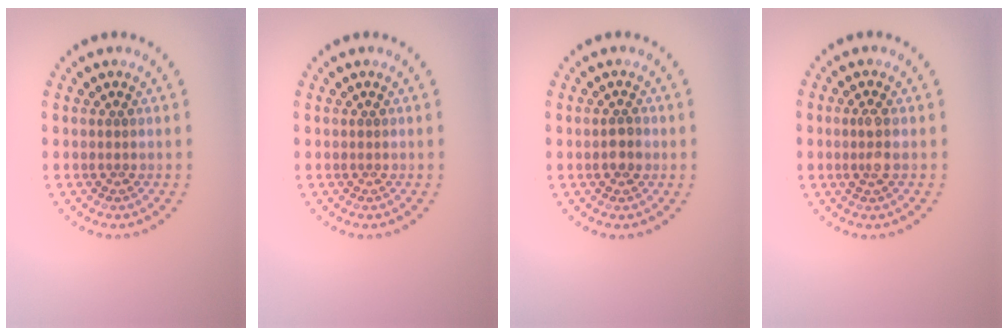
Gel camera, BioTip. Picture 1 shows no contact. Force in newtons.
{"total": 0.0}
{"total": 1.4, "press": 1.4, "slide": 0.2}
{"total": 1.5, "press": 1.5, "slide": 0.5}